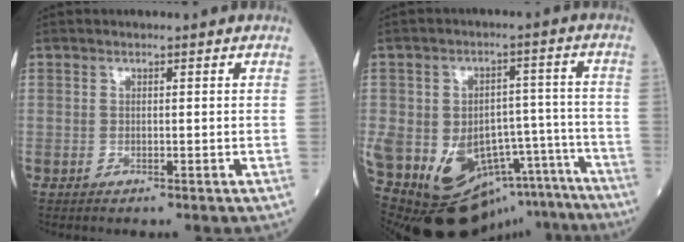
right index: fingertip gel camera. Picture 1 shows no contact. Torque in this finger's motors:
{"motor_torque": [2.14, 0.00, 1.05, 0.21]}